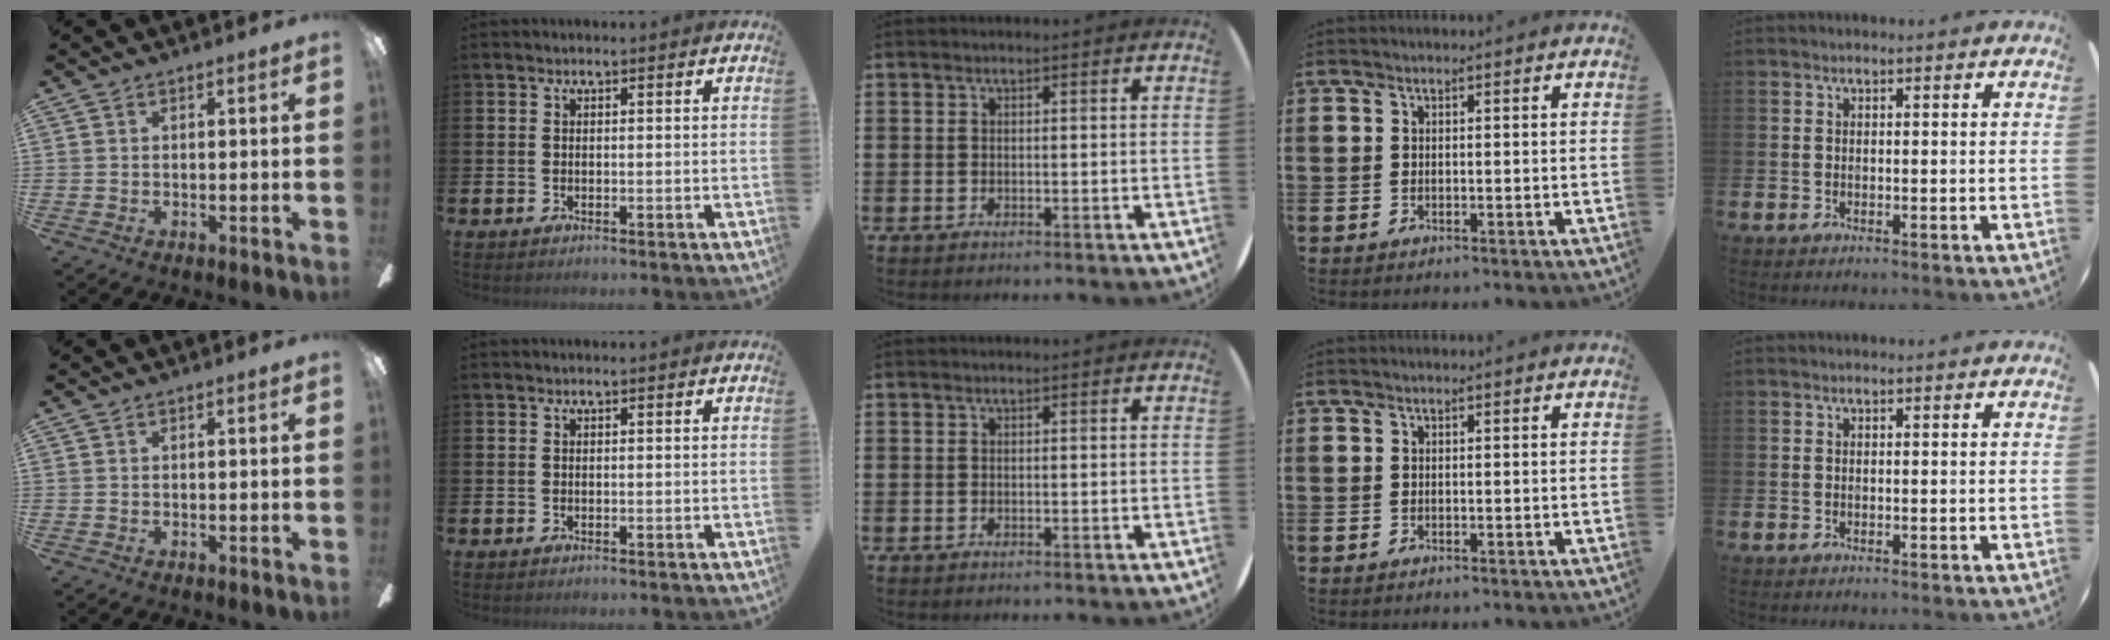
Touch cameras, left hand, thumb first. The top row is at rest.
{}